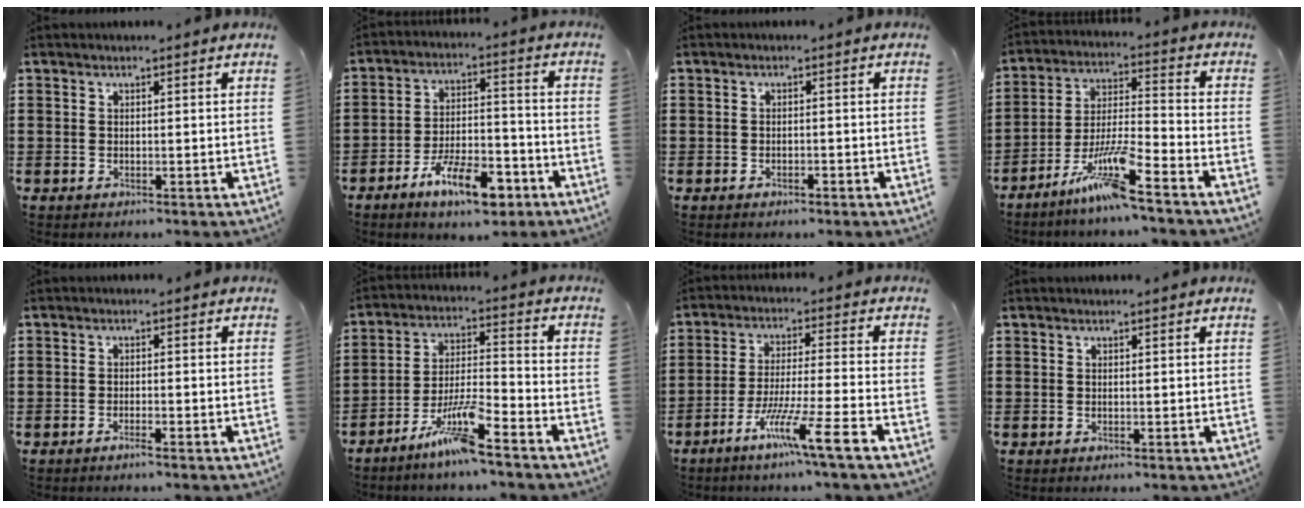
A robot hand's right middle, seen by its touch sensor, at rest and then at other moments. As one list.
[{"total": 10.5, "force": [-6.9, 3.4, 7.1], "torque": [-0.122, 0.016, -0.123]}, {"total": 0.9, "force": [-0.8, 0.3, 0.3], "torque": [-0.009, -0.002, -0.017]}, {"total": 10.3, "force": [-7.5, 0.4, 7.1], "torque": [-0.151, -0.007, -0.150]}, {"total": 1.4, "force": [-1.1, 0.0, 0.9], "torque": [-0.016, -0.004, -0.019]}, {"total": 8.8, "force": [-6.3, 0.8, 6.0], "torque": [-0.136, -0.010, -0.125]}, {"total": 9.0, "force": [-6.0, -0.5, 6.7], "torque": [-0.128, -0.012, -0.115]}, {"total": 0.0}]